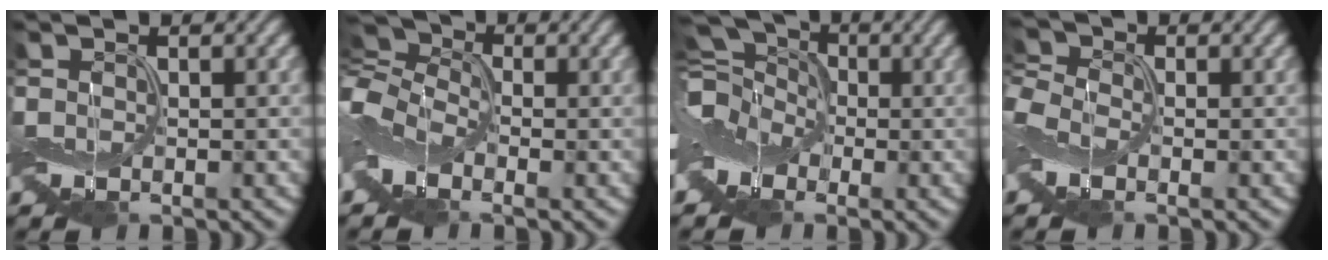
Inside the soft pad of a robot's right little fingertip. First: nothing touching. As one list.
[{"total": 5.8, "force": [-1.6, 4.2, 3.7], "torque": [-0.101, 0.009, -0.044]}, {"total": 9.2, "force": [-0.8, 6.9, 6.0], "torque": [-0.115, 0.018, -0.042]}, {"total": 3.8, "force": [-1.2, 2.8, 2.2], "torque": [-0.065, 0.002, -0.027]}]